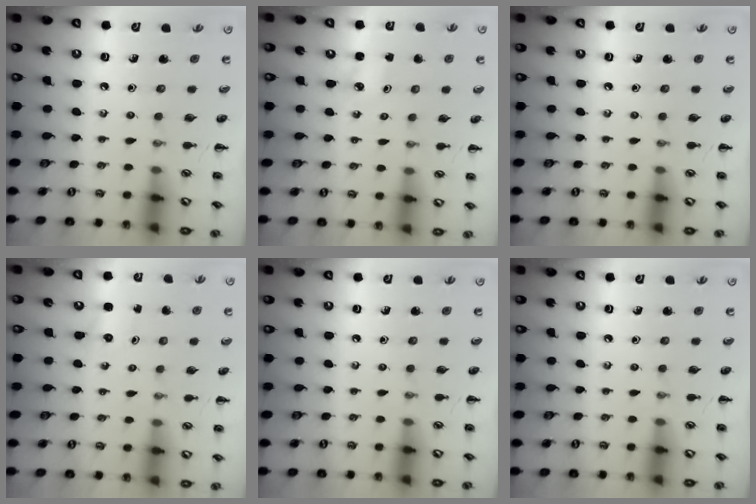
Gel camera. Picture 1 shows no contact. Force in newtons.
{"total": 2.6, "press": 2.6, "slide": 0.4}
{"total": 0.0}
{"total": 2.5, "press": 2.4, "slide": 0.8}
{"total": 0.0}
{"total": 0.0}